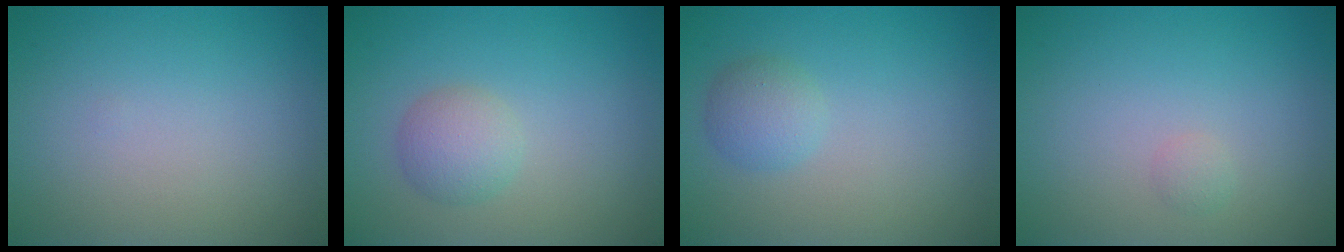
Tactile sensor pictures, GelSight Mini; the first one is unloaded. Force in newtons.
{"total": 2.5, "press": 2.5, "slide": 0.1}
{"total": 2.0, "press": 2.0, "slide": 0.1}
{"total": 0.6, "press": 0.6, "slide": 0.1}